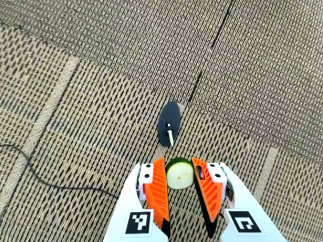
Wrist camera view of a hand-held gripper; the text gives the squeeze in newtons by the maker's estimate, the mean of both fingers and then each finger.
{"total": 6.9, "left": 6.6, "right": 7.1}